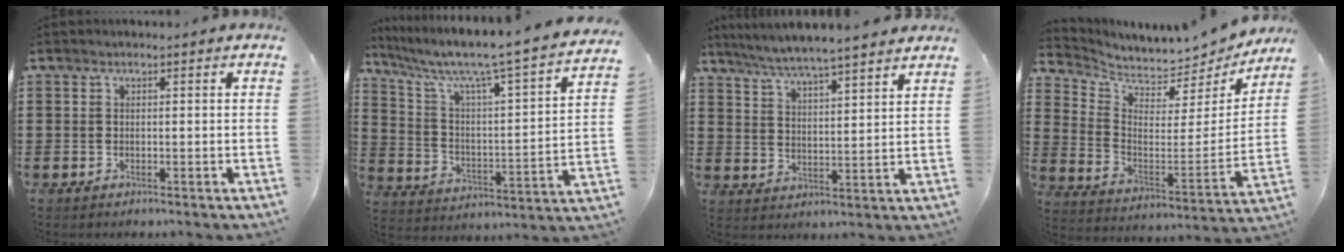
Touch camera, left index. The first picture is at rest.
{"total": 6.4, "force": [5.4, 0.4, 3.4], "torque": [-0.095, -0.053, 0.079]}
{"total": 5.4, "force": [5.1, -0.4, 1.8], "torque": [-0.054, -0.027, 0.089]}
{"total": 4.7, "force": [4.6, 0.8, 0.4], "torque": [-0.040, -0.052, 0.078]}